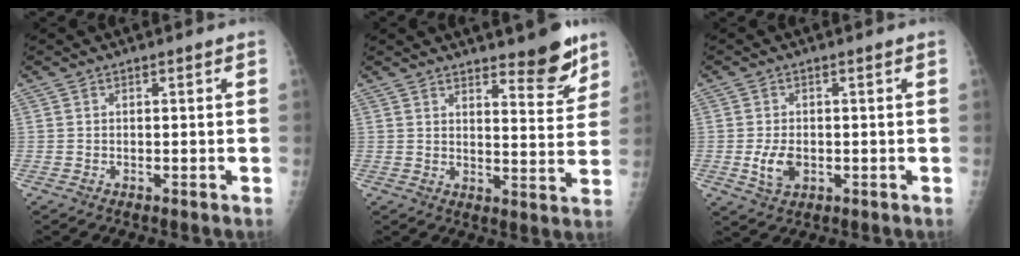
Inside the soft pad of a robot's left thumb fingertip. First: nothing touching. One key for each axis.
{"total": 8.1, "fx": 6.2, "fy": 2.0, "fz": 4.9, "tx": -0.042, "ty": -0.050, "tz": 0.091}
{"total": 4.5, "fx": -0.8, "fy": 2.8, "fz": 3.4, "tx": -0.065, "ty": -0.004, "tz": -0.008}